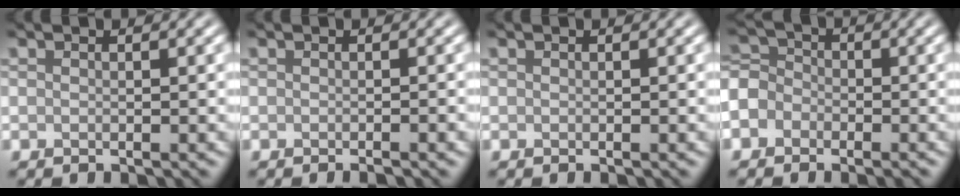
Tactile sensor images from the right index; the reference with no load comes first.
{"total": 1.0, "force": [-0.6, 0.0, 0.8], "torque": [-0.008, -0.001, -0.008]}
{"total": 0.0}
{"total": 5.0, "force": [-2.5, 4.1, 1.6], "torque": [-0.014, 0.008, -0.057]}